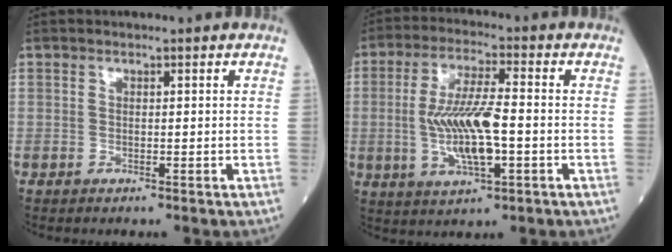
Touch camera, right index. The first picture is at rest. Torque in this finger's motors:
{"motor_torque": [0.56, -0.14, 0.37, 0.21]}